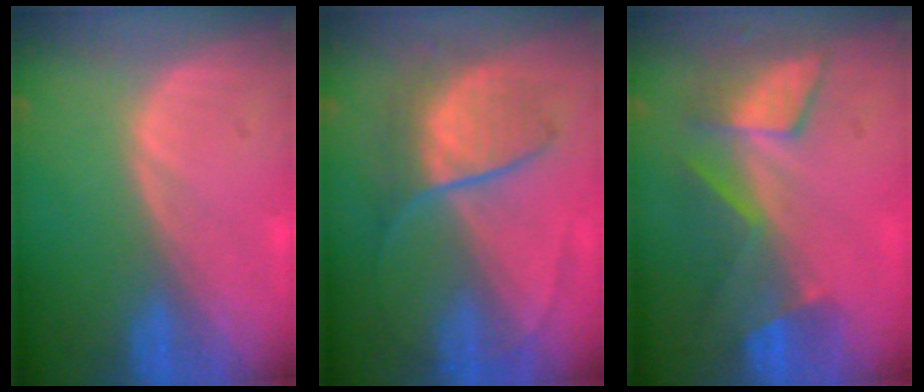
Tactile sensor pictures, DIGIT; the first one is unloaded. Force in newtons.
{"total": 6.5, "press": 6.5, "slide": 0.9}
{"total": 8.5, "press": 7.3, "slide": 4.3}